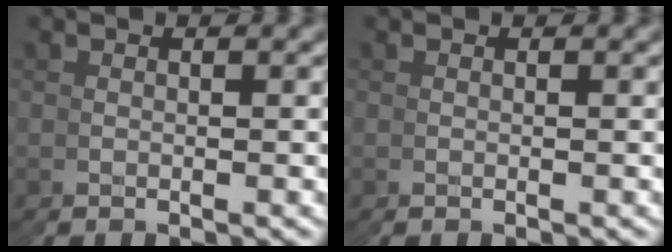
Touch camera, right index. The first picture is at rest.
{"total": 0.0}